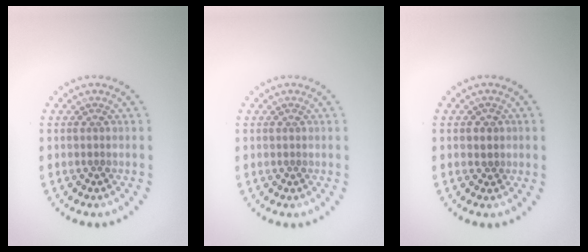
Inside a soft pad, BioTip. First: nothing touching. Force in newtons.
{"total": 0.0}
{"total": 0.7, "press": 0.5, "slide": 0.4}